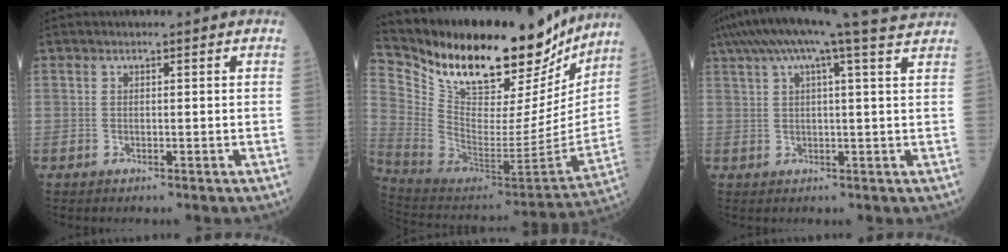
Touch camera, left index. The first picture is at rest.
{"total": 28.6, "force": [23.6, 7.7, 14.2], "torque": [-0.244, -0.027, 0.365]}
{"total": 16.3, "force": [14.0, -0.9, 8.4], "torque": [-0.148, 0.006, 0.184]}